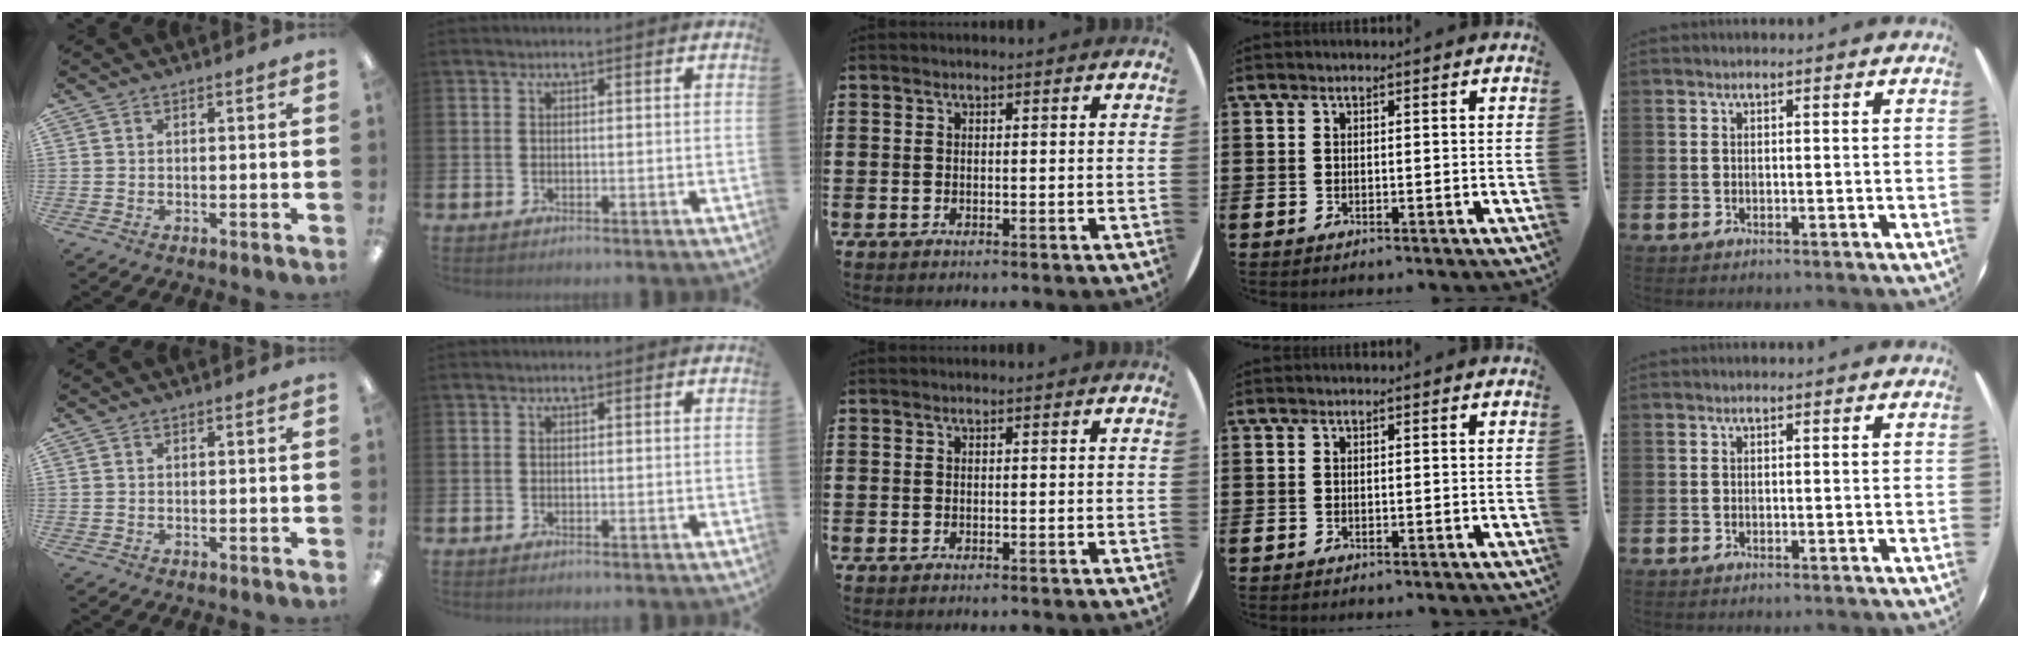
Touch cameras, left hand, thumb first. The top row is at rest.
{}